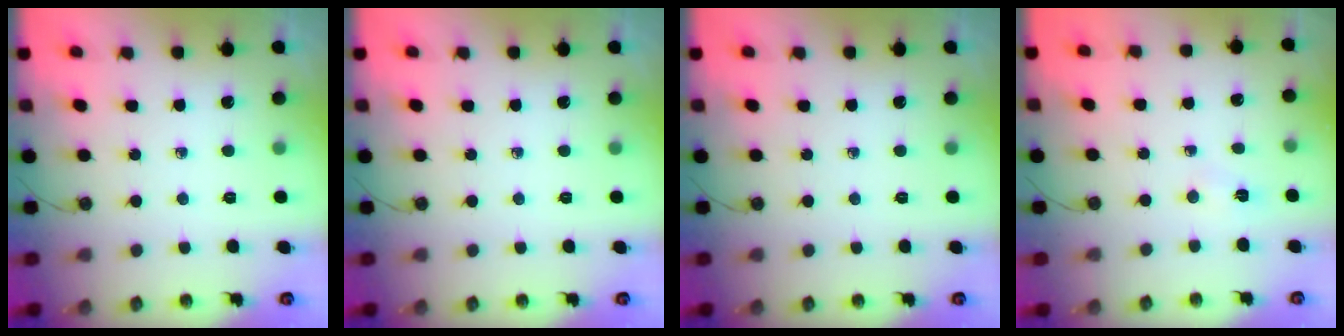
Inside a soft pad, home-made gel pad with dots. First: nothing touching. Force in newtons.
{"total": 0.0}
{"total": 0.0}
{"total": 2.7, "press": 1.1, "slide": 2.5}